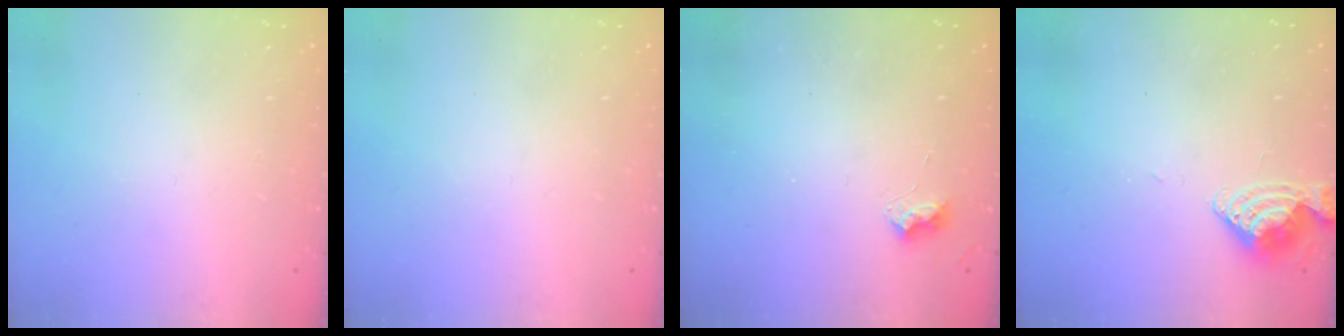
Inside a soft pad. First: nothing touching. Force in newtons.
{"total": 0.0}
{"total": 4.3, "press": 4.3, "slide": 0.6}
{"total": 5.8, "press": 5.8, "slide": 0.7}